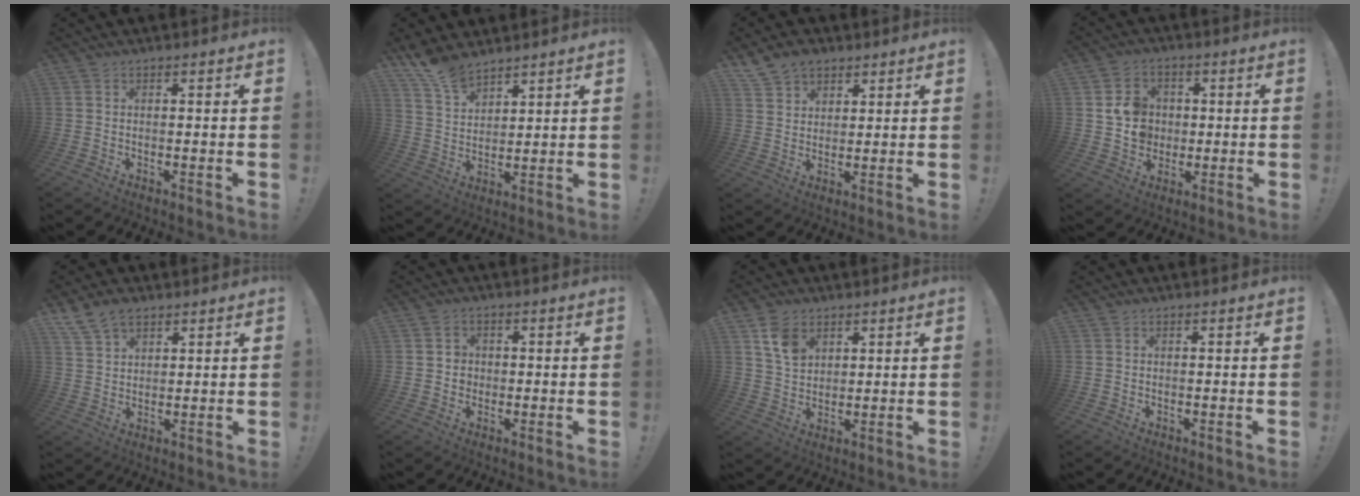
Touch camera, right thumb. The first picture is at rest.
{"total": 9.4, "force": [7.9, 3.8, 3.4], "torque": [-0.073, -0.050, 0.155]}
{"total": 7.8, "force": [5.5, 5.1, 2.2], "torque": [-0.045, -0.024, 0.110]}
{"total": 8.8, "force": [1.4, 8.2, 2.7], "torque": [-0.037, -0.002, 0.035]}
{"total": 7.3, "force": [5.3, 4.1, 2.8], "torque": [-0.059, -0.019, 0.106]}
{"total": 3.3, "force": [-0.2, 3.1, 1.1], "torque": [-0.014, 0.004, -0.005]}
{"total": 7.9, "force": [4.3, 5.4, 4.0], "torque": [-0.063, -0.016, 0.083]}
{"total": 0.0}